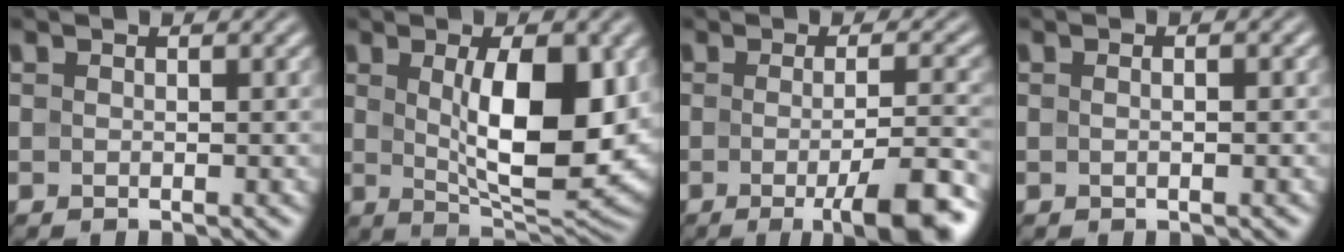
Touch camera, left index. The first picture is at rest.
{"total": 9.9, "force": [1.3, 3.8, 9.1], "torque": [-0.137, -0.011, 0.030]}
{"total": 8.6, "force": [-2.7, 2.1, 7.9], "torque": [-0.095, -0.012, -0.034]}
{"total": 2.3, "force": [0.7, 1.2, 1.8], "torque": [-0.002, 0.012, -0.016]}